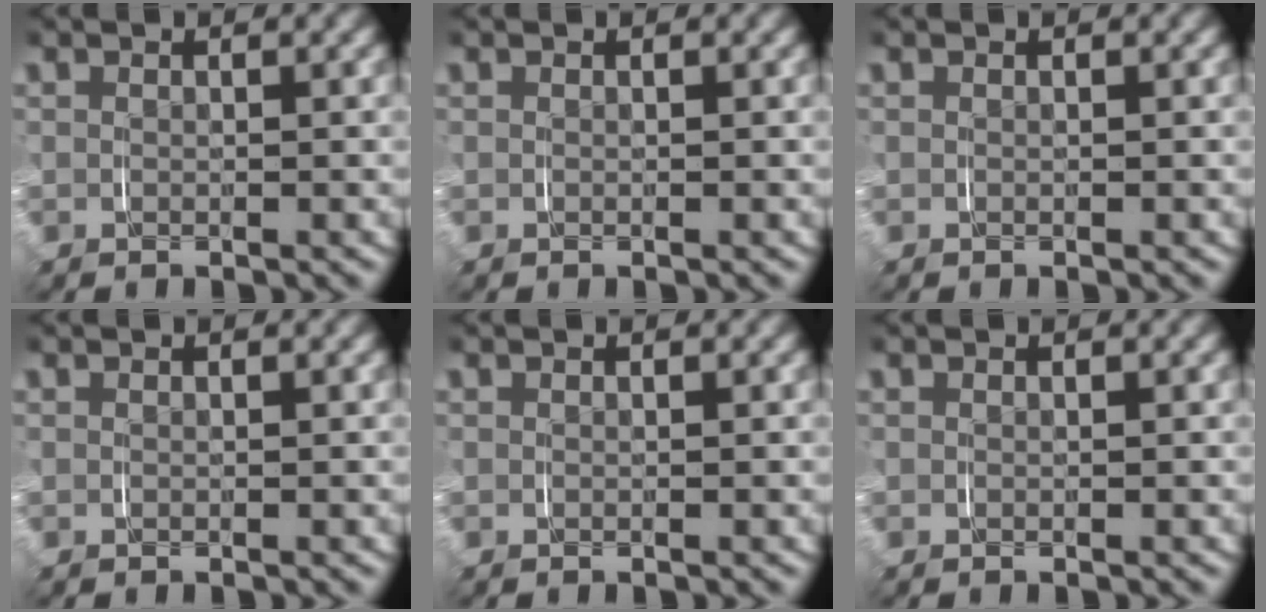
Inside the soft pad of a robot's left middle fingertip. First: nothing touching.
{"total": 0.0}
{"total": 0.0}
{"total": 0.0}
{"total": 0.0}
{"total": 0.0}